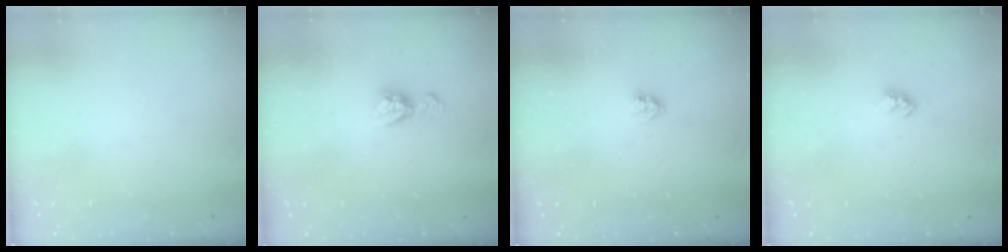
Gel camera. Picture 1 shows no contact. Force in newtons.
{"total": 7.0, "press": 7.0, "slide": 0.5}
{"total": 3.6, "press": 3.6, "slide": 0.4}
{"total": 3.1, "press": 3.1, "slide": 0.4}